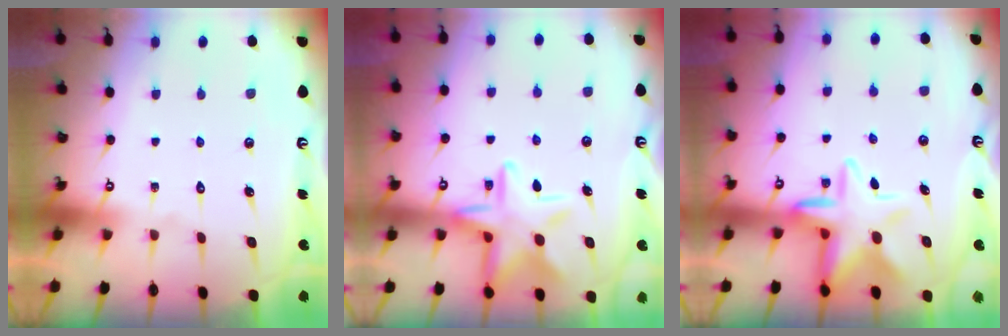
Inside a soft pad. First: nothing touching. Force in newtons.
{"total": 14.6, "press": 14.5, "slide": 1.1}
{"total": 10.7, "press": 10.5, "slide": 1.8}